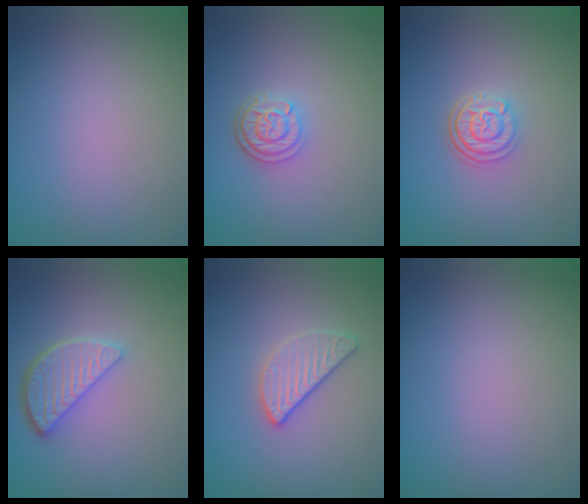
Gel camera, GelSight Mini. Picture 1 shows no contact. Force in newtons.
{"total": 3.0, "press": 2.5, "slide": 1.6}
{"total": 3.1, "press": 2.4, "slide": 2.0}
{"total": 3.9, "press": 3.2, "slide": 2.3}
{"total": 2.5, "press": 2.4, "slide": 0.8}
{"total": 0.0}